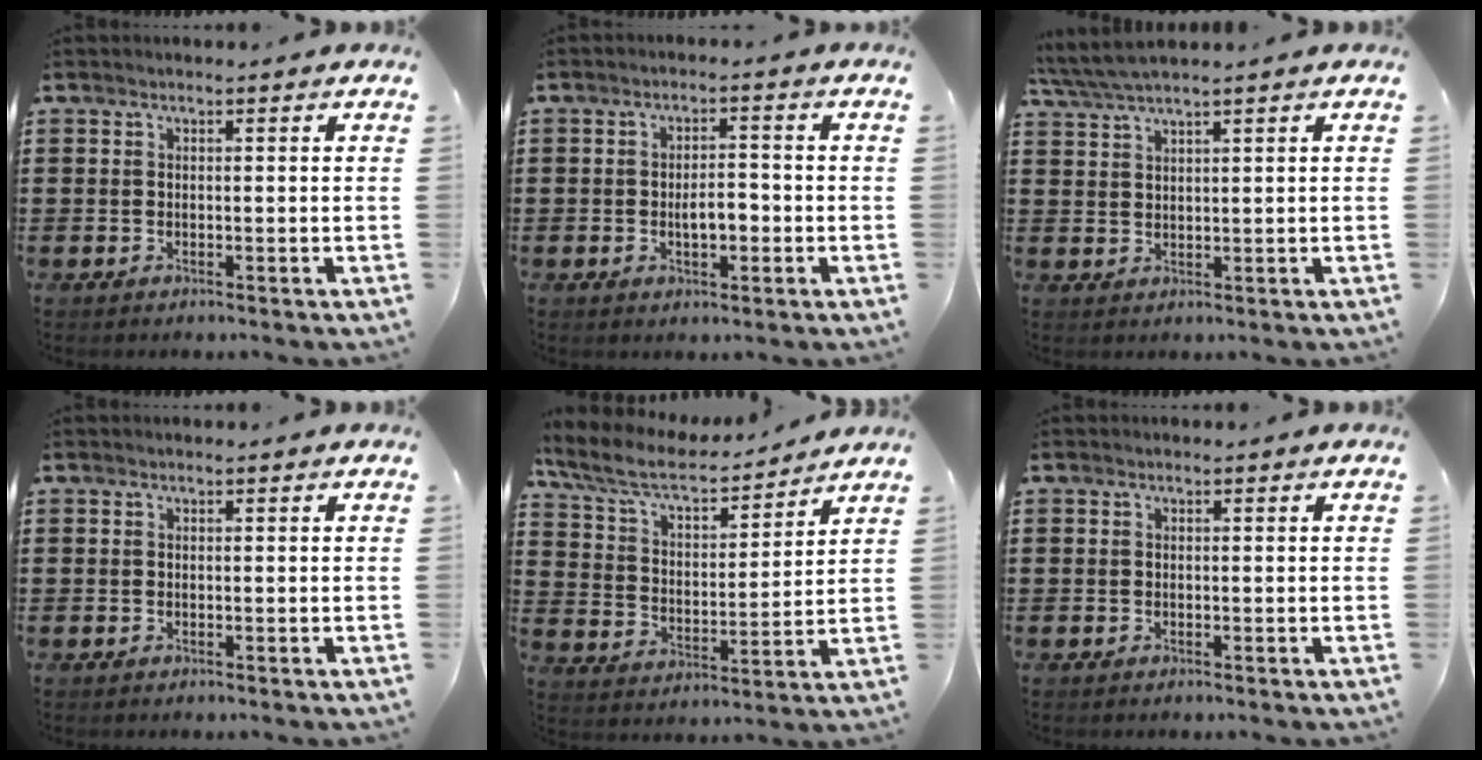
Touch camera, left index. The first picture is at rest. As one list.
[{"total": 4.1, "force": [-0.8, 1.7, 3.6], "torque": [-0.059, 0.001, -0.020]}, {"total": 3.1, "force": [2.6, -0.2, 1.7], "torque": [-0.040, -0.005, 0.048]}, {"total": 0.0}, {"total": 7.9, "force": [6.7, 1.9, 3.7], "torque": [-0.101, -0.035, 0.114]}, {"total": 0.0}]